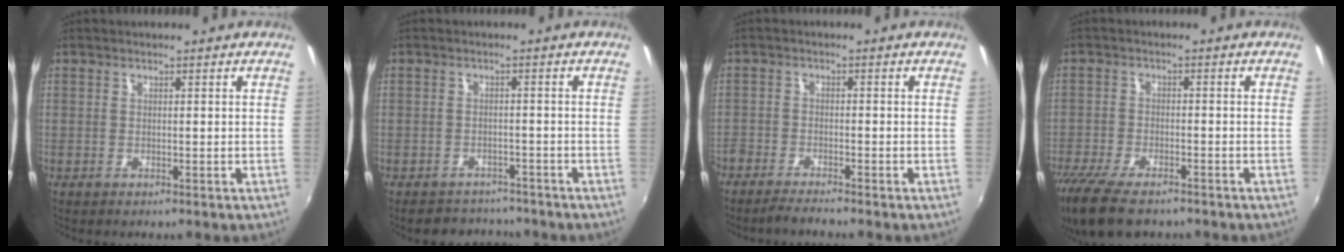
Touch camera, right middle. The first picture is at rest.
{"total": 6.6, "force": [-6.0, 2.6, 0.9], "torque": [-0.025, 0.003, -0.085]}
{"total": 4.0, "force": [-3.8, 0.3, 1.4], "torque": [-0.047, -0.015, -0.076]}
{"total": 12.7, "force": [-9.8, 4.3, 6.9], "torque": [-0.165, -0.045, -0.174]}